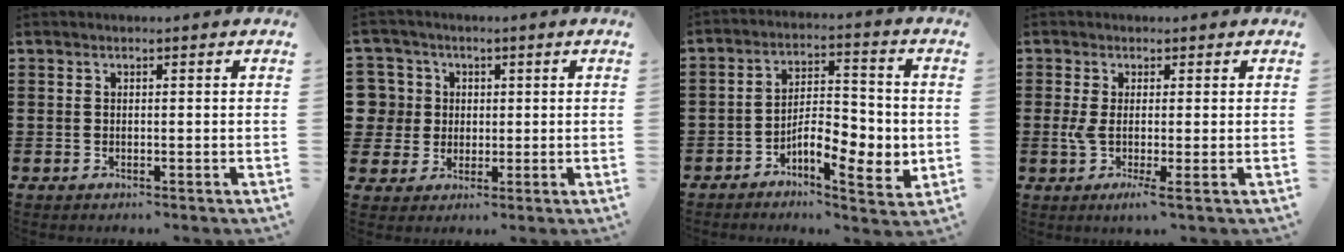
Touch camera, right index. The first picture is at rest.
{"total": 5.8, "force": [0.6, 5.7, 0.6], "torque": [-0.055, 0.012, 0.008]}
{"total": 7.7, "force": [-2.8, 3.2, 6.4], "torque": [-0.103, 0.000, -0.052]}
{"total": 3.4, "force": [-0.7, 0.4, 3.3], "torque": [-0.085, -0.013, -0.018]}